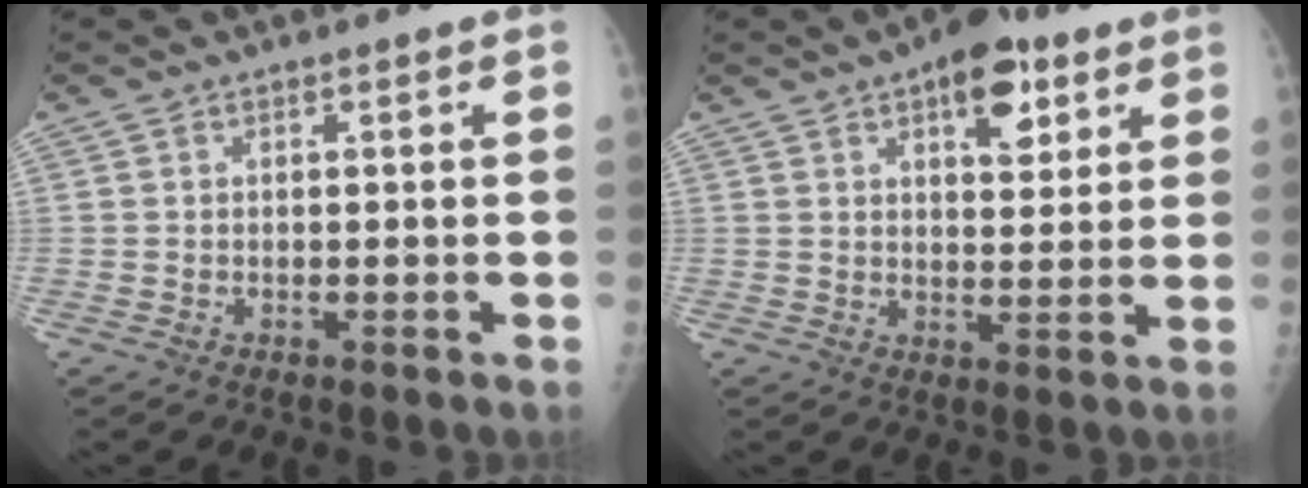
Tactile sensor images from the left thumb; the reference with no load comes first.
{"total": 9.9, "force": [5.2, 4.8, 6.9], "torque": [-0.071, -0.019, 0.070]}